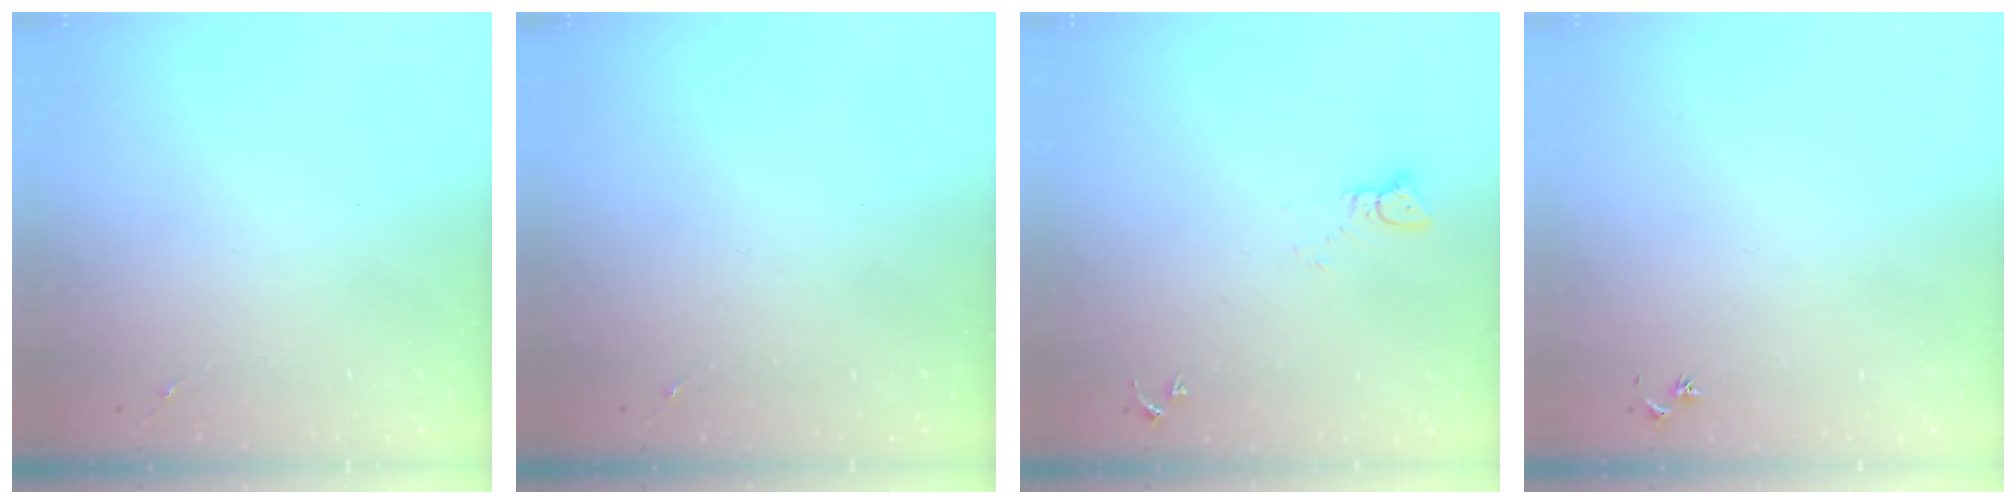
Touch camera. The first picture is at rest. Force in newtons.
{"total": 0.0}
{"total": 2.4, "press": 2.4, "slide": 0.2}
{"total": 3.0, "press": 2.9, "slide": 0.3}